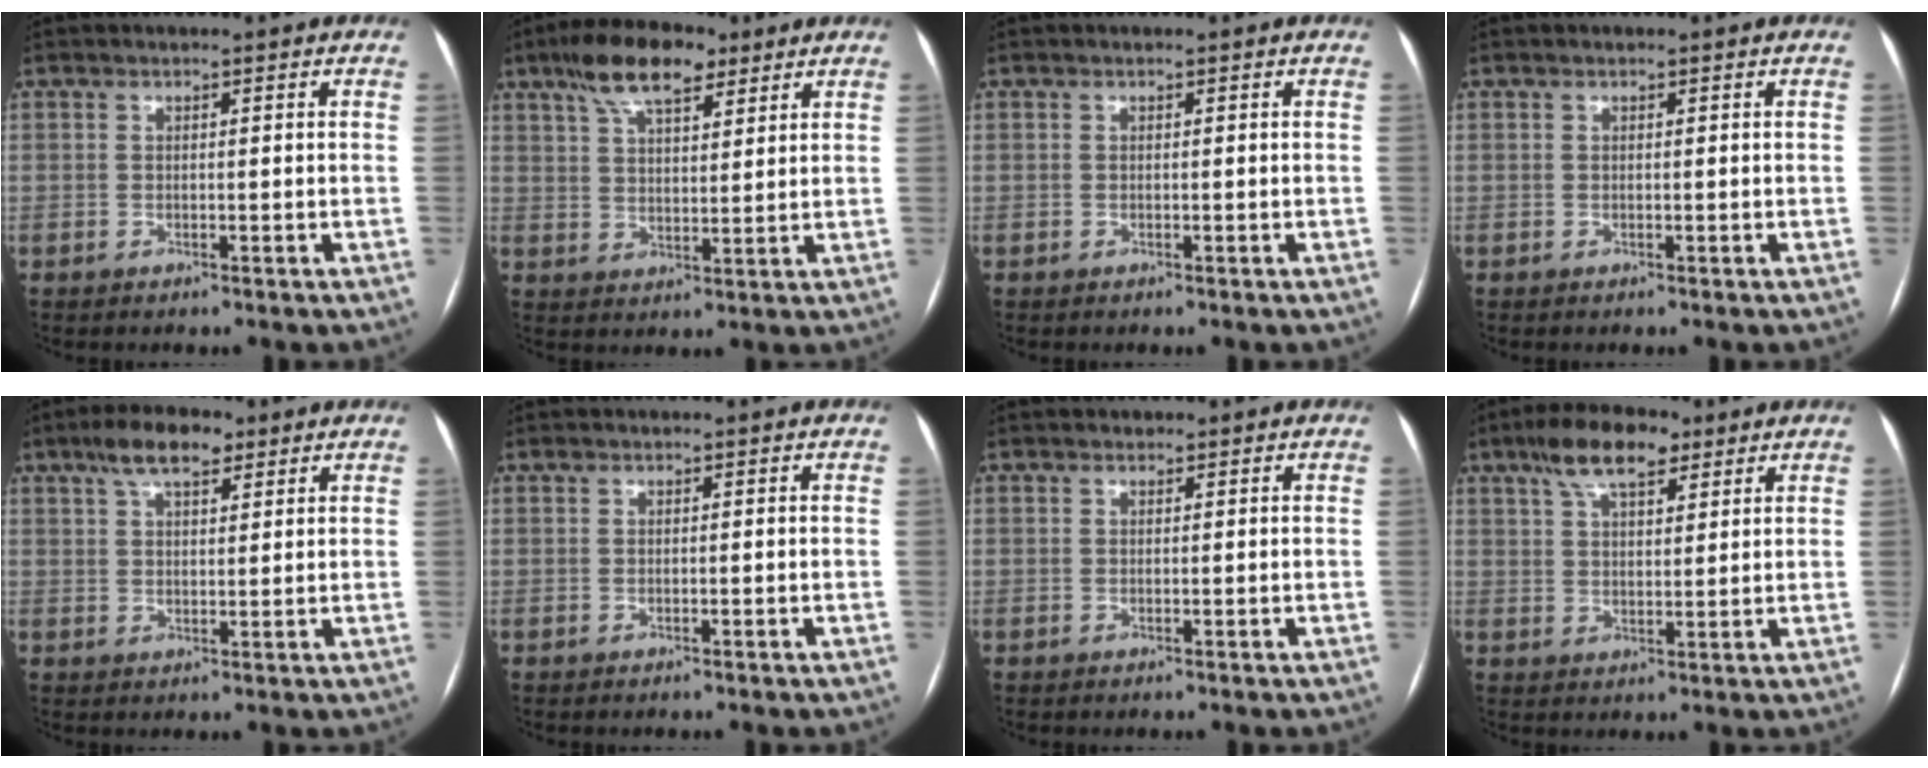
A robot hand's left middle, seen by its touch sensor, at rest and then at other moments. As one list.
[{"total": 10.4, "force": [6.8, 3.9, 6.8], "torque": [-0.124, 0.022, 0.119]}, {"total": 0.0}, {"total": 0.0}, {"total": 7.0, "force": [4.6, 2.6, 4.6], "torque": [-0.084, 0.020, 0.078]}, {"total": 0.0}, {"total": 0.6, "force": [0.5, 0.4, 0.1], "torque": [-0.001, 0.002, 0.007]}, {"total": 8.9, "force": [5.7, 3.3, 5.9], "torque": [-0.110, 0.021, 0.100]}]